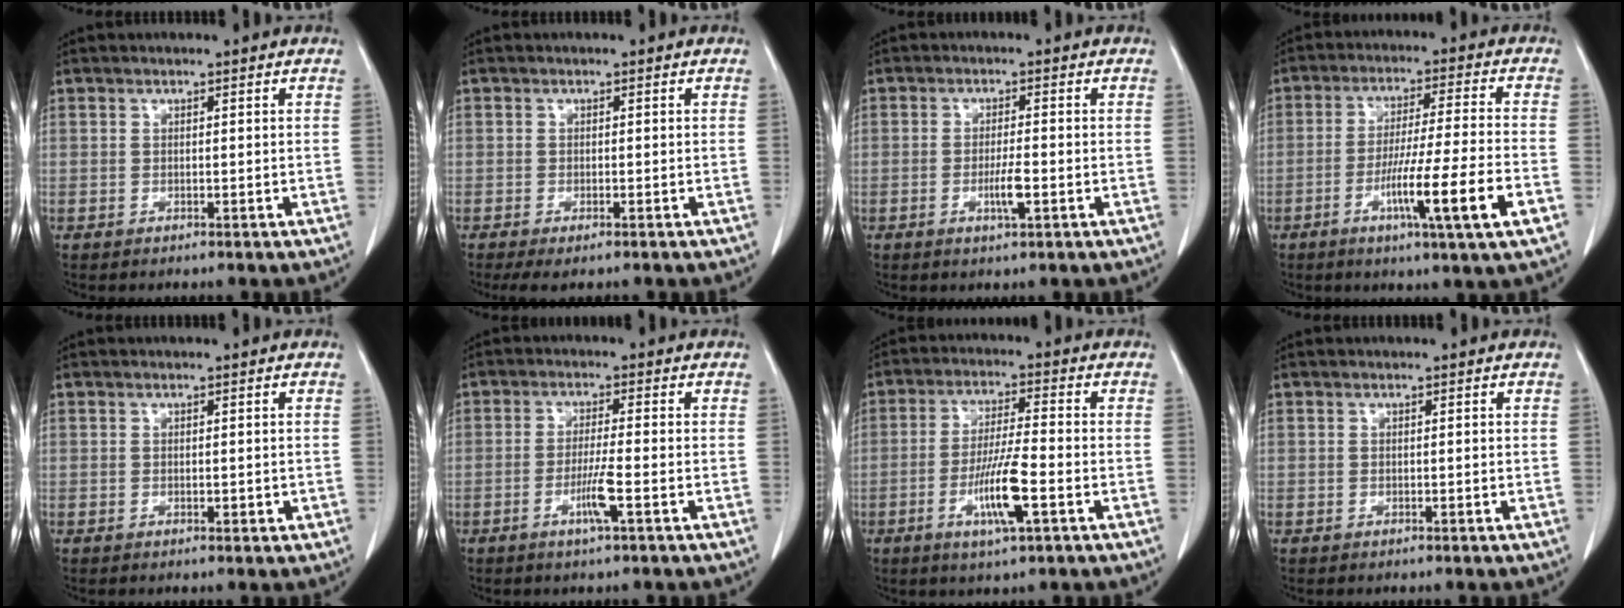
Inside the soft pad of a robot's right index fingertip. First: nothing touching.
{"total": 3.0, "force": [-2.2, 0.7, 1.9], "torque": [-0.031, -0.009, -0.033]}
{"total": 3.4, "force": [-1.1, 0.3, 3.2], "torque": [-0.059, -0.003, -0.019]}
{"total": 12.7, "force": [-5.0, -1.0, 11.7], "torque": [-0.204, -0.018, -0.085]}
{"total": 1.0, "force": [-0.2, 0.4, 0.9], "torque": [-0.010, -0.001, 0.000]}
{"total": 4.5, "force": [-1.9, -0.4, 4.1], "torque": [-0.078, -0.009, -0.037]}
{"total": 8.6, "force": [-3.2, 0.5, 8.0], "torque": [-0.151, -0.009, -0.058]}
{"total": 0.0}